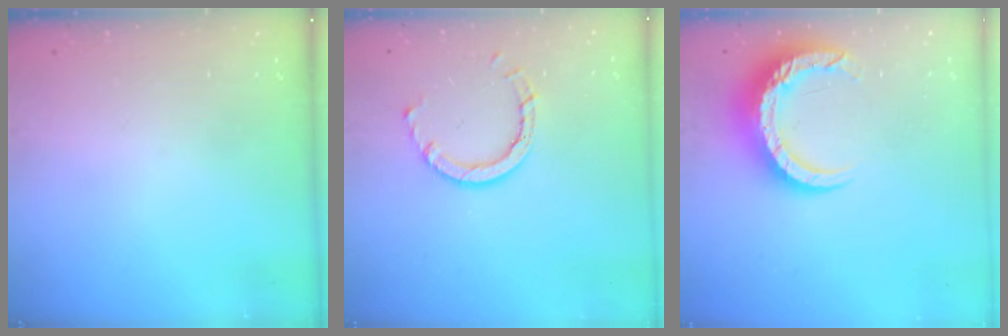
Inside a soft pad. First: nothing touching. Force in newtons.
{"total": 5.8, "press": 5.8, "slide": 0.2}
{"total": 12.0, "press": 11.9, "slide": 1.2}